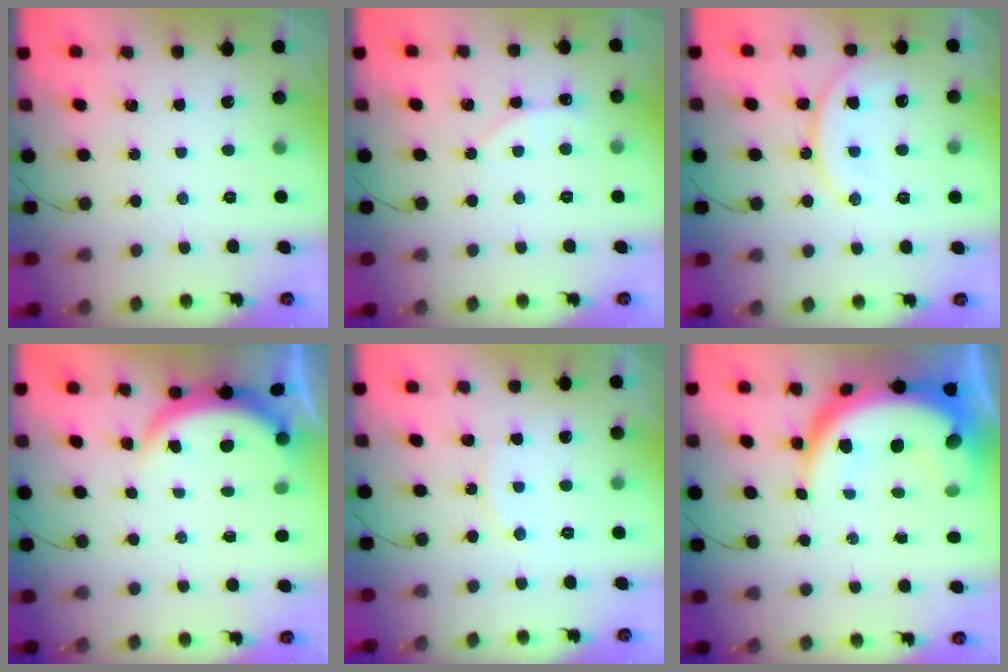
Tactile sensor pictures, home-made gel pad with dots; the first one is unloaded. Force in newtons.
{"total": 2.7, "press": 2.7, "slide": 0.4}
{"total": 13.1, "press": 13.0, "slide": 1.1}
{"total": 3.8, "press": 3.8, "slide": 0.3}
{"total": 6.3, "press": 6.3, "slide": 0.3}
{"total": 14.2, "press": 14.2, "slide": 1.3}